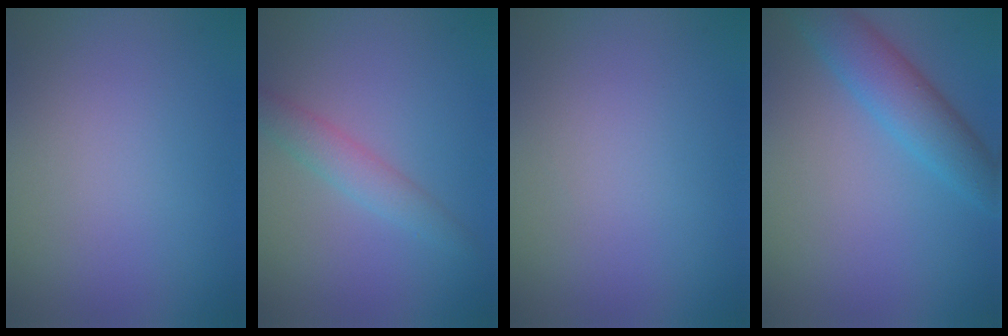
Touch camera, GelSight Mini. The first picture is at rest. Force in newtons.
{"total": 2.3, "press": 2.3, "slide": 0.1}
{"total": 0.0}
{"total": 4.3, "press": 4.3, "slide": 0.1}